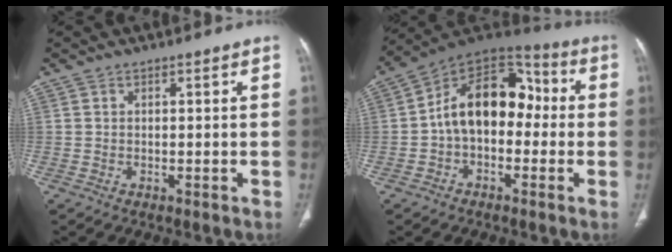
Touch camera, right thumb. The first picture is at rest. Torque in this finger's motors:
{"motor_torque": [2.23, 2.03, 1.49, -0.28, 0.13]}